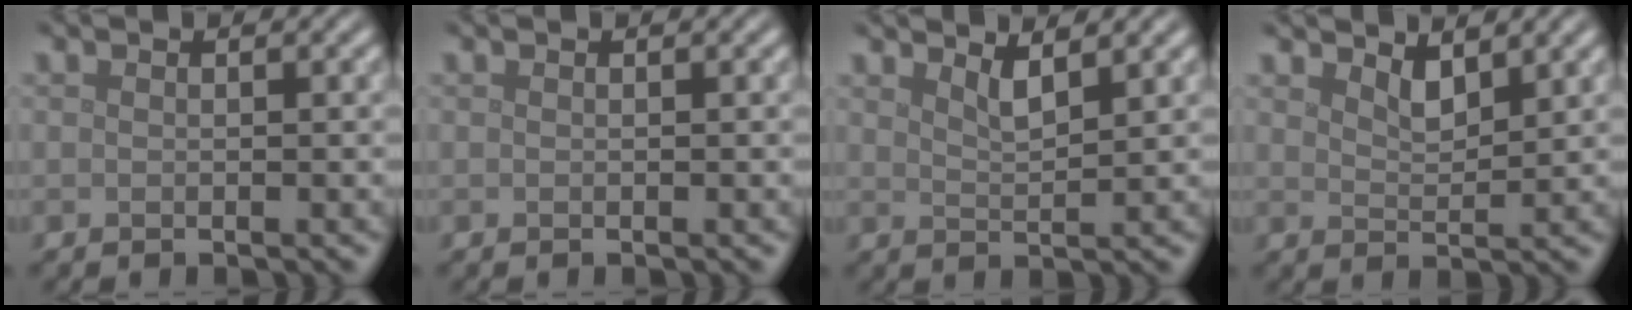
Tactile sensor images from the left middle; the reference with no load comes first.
{"total": 0.0}
{"total": 2.0, "force": [1.6, 0.5, 1.2], "torque": [-0.018, -0.003, 0.027]}
{"total": 1.9, "force": [1.6, 0.5, 0.9], "torque": [-0.020, -0.006, 0.028]}